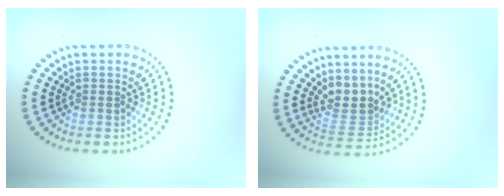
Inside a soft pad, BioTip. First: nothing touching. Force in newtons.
{"total": 2.9, "press": 2.1, "slide": 2.0}